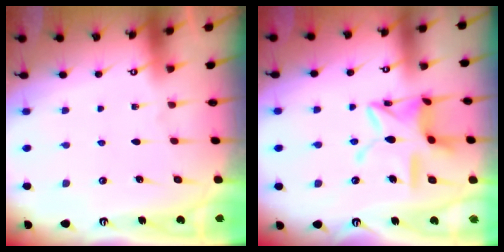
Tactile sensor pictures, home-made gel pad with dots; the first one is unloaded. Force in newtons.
{"total": 13.8, "press": 13.8, "slide": 1.0}